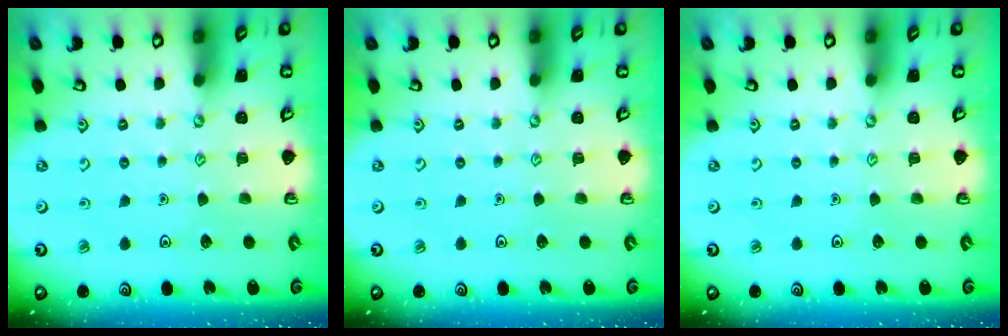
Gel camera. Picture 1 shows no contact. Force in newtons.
{"total": 0.0}
{"total": 0.0}